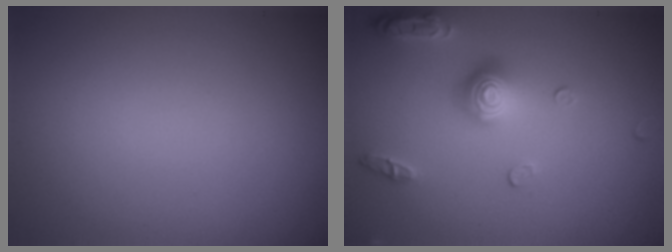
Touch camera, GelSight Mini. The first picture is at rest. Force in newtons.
{"total": 3.6, "press": 2.9, "slide": 2.2}